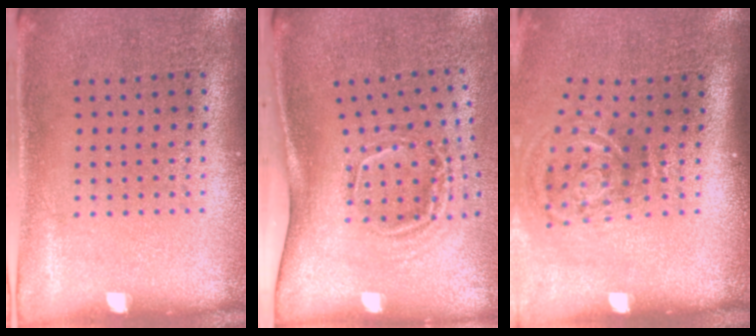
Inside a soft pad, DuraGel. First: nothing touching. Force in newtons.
{"total": 2.1, "press": 1.3, "slide": 1.6}
{"total": 2.1, "press": 1.2, "slide": 1.7}